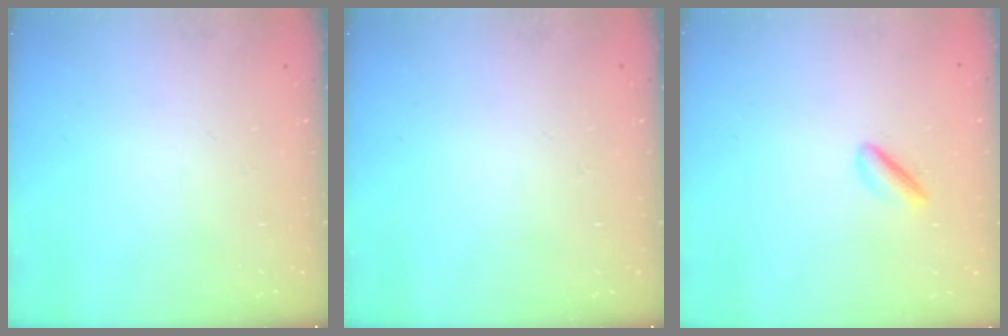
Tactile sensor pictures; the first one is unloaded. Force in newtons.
{"total": 0.0}
{"total": 2.0, "press": 2.0, "slide": 0.3}